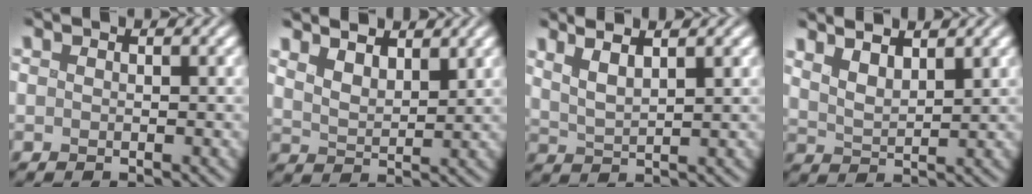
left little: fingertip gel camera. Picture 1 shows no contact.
{"total": 3.4, "force": [2.6, 1.4, 1.8], "torque": [-0.038, 0.007, 0.047]}
{"total": 2.8, "force": [1.6, 0.5, 2.2], "torque": [-0.049, 0.009, 0.036]}
{"total": 3.0, "force": [2.1, 0.9, 2.0], "torque": [-0.040, 0.008, 0.042]}